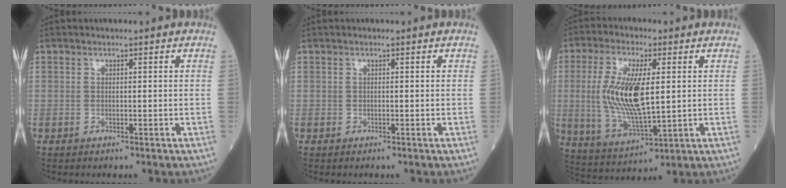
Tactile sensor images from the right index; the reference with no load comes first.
{"total": 0.0}
{"total": 12.6, "force": [1.1, 3.4, 12.0], "torque": [-0.261, -0.008, 0.026]}